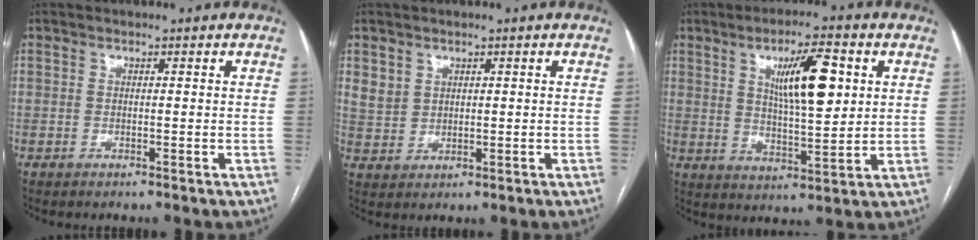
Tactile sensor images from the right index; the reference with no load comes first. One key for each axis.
{"total": 3.4, "fx": 1.8, "fy": 2.8, "fz": 0.8, "tx": -0.015, "ty": 0.004, "tz": 0.044}
{"total": 10.9, "fx": 3.5, "fy": 2.3, "fz": 10.1, "tx": -0.168, "ty": 0.002, "tz": 0.063}